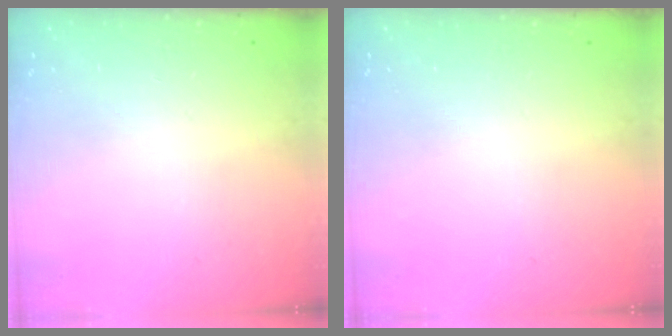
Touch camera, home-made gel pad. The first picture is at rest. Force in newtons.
{"total": 0.0}